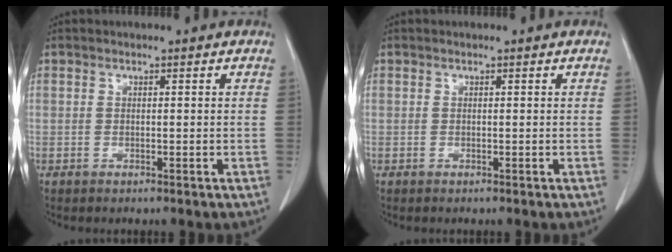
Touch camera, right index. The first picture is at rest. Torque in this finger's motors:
{"motor_torque": [-0.01, 0.01, 0.02, 0.00]}